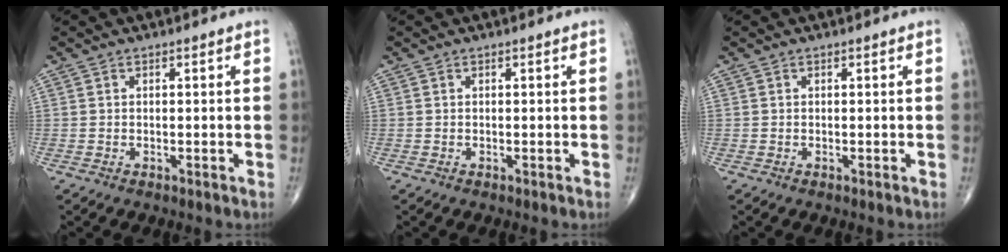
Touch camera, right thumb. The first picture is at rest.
{"total": 0.0}
{"total": 0.0}